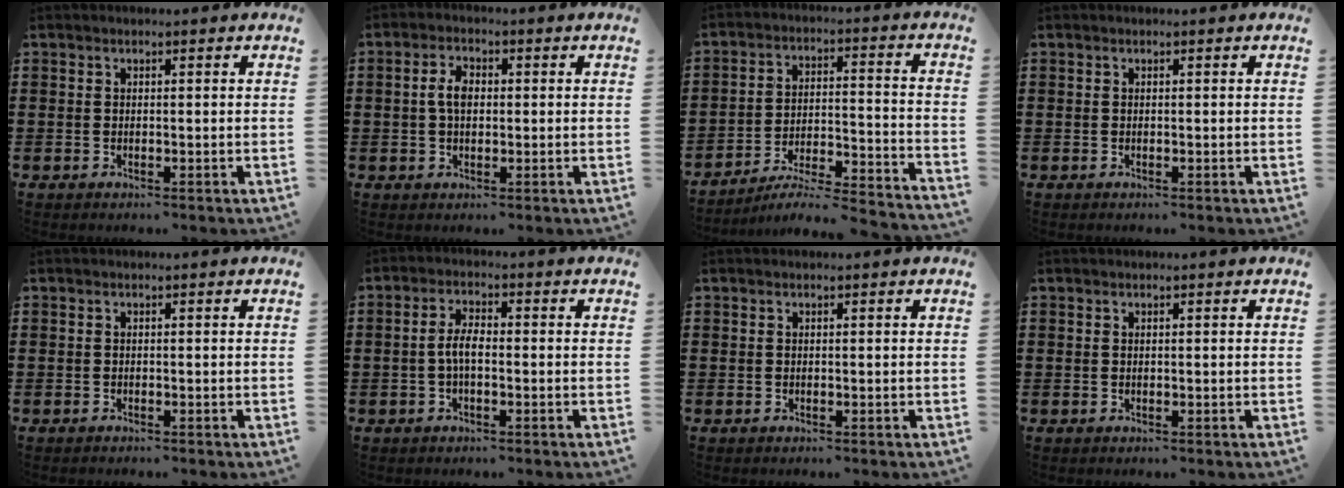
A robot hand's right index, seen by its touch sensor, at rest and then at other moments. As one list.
[{"total": 3.7, "force": [0.0, 2.0, 3.1], "torque": [-0.070, 0.008, -0.005]}, {"total": 4.7, "force": [-4.4, -0.1, 1.7], "torque": [-0.032, -0.016, -0.092]}, {"total": 0.0}, {"total": 0.7, "force": [-0.7, -0.1, -0.1], "torque": [0.001, -0.002, -0.014]}, {"total": 3.6, "force": [-0.9, 1.2, 3.2], "torque": [-0.081, -0.002, -0.025]}, {"total": 0.0}, {"total": 0.0}]